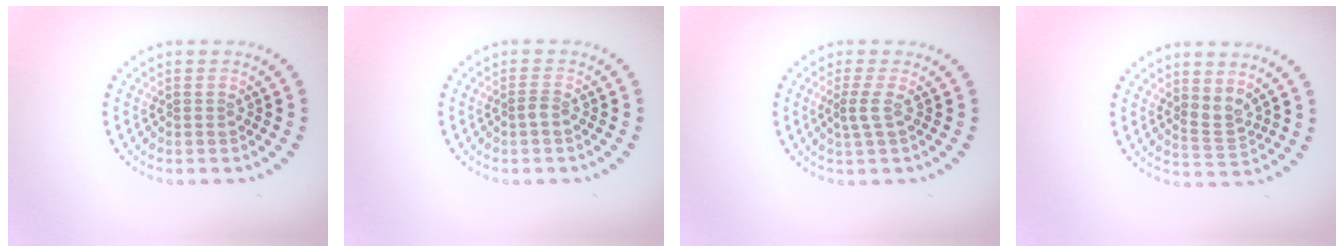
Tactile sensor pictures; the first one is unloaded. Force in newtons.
{"total": 0.9, "press": 0.6, "slide": 0.7}
{"total": 1.3, "press": 0.9, "slide": 0.9}
{"total": 1.7, "press": 1.2, "slide": 1.2}